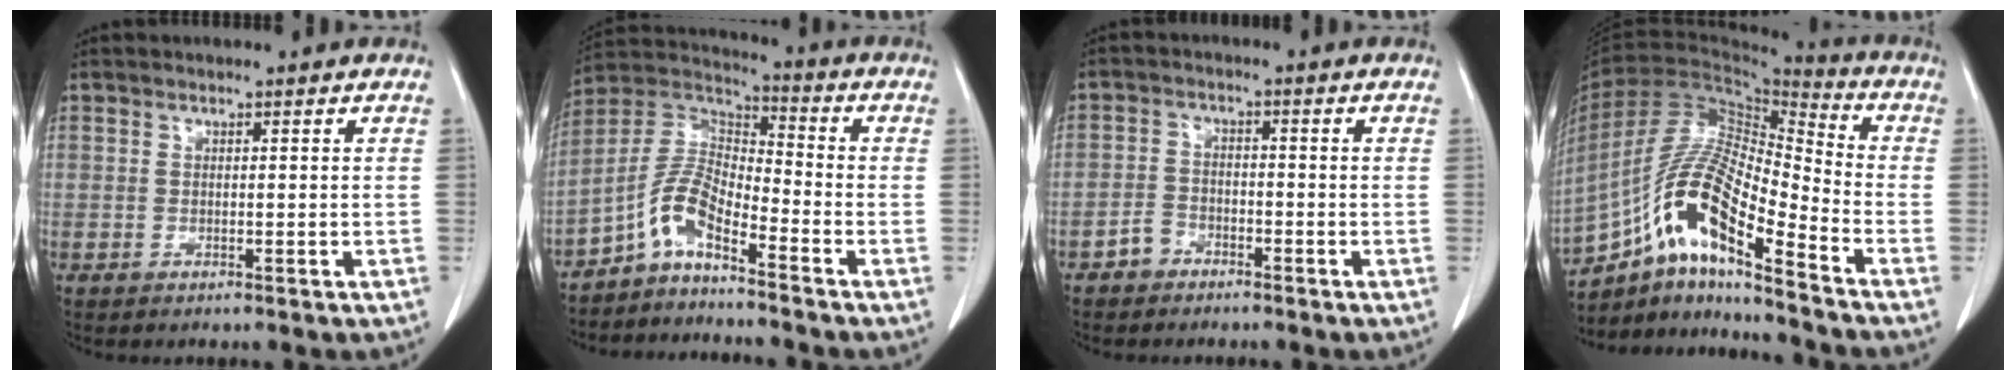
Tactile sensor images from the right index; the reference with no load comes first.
{"total": 7.7, "force": [-5.1, 1.9, 5.4], "torque": [-0.121, 0.020, -0.107]}
{"total": 3.1, "force": [-2.2, 2.1, 0.6], "torque": [-0.015, 0.008, -0.041]}
{"total": 16.0, "force": [-9.3, 2.5, 12.8], "torque": [-0.249, 0.011, -0.166]}